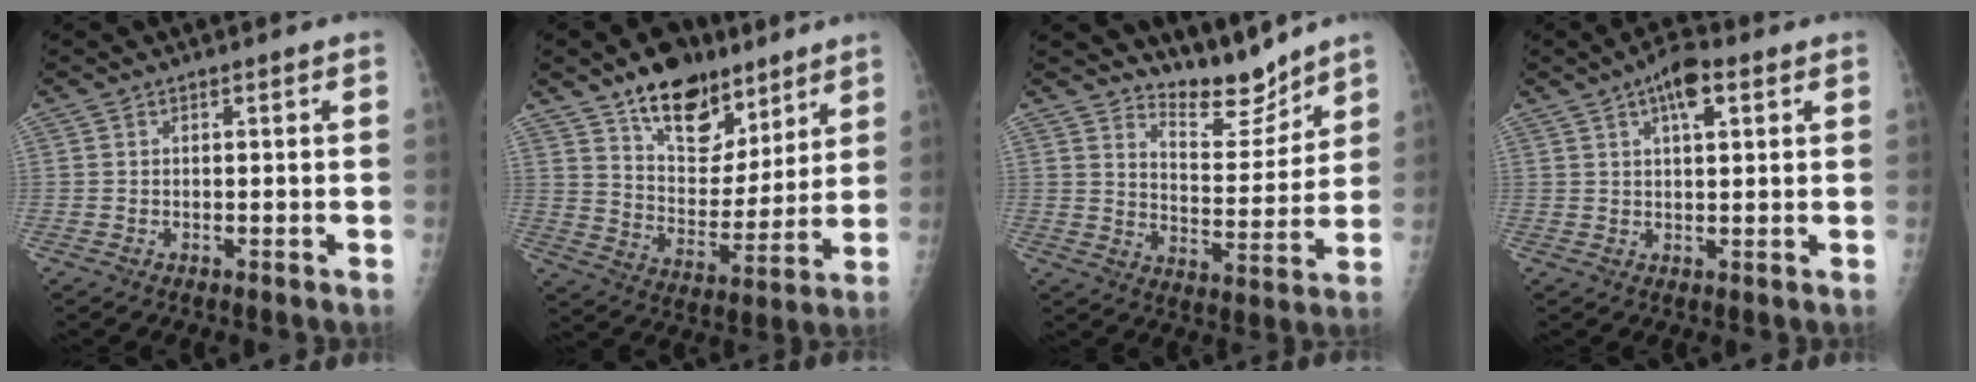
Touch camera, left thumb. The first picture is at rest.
{"total": 16.3, "force": [11.0, 9.2, 7.9], "torque": [-0.071, -0.066, 0.186]}
{"total": 8.8, "force": [8.3, 2.3, 1.7], "torque": [0.003, -0.075, 0.148]}
{"total": 6.4, "force": [3.0, 2.5, 5.1], "torque": [-0.072, 0.001, 0.043]}